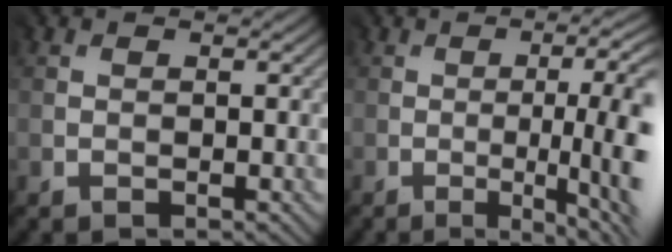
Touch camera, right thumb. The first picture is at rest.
{"total": 11.0, "force": [-2.4, 2.9, 10.3], "torque": [-0.112, 0.008, -0.029]}